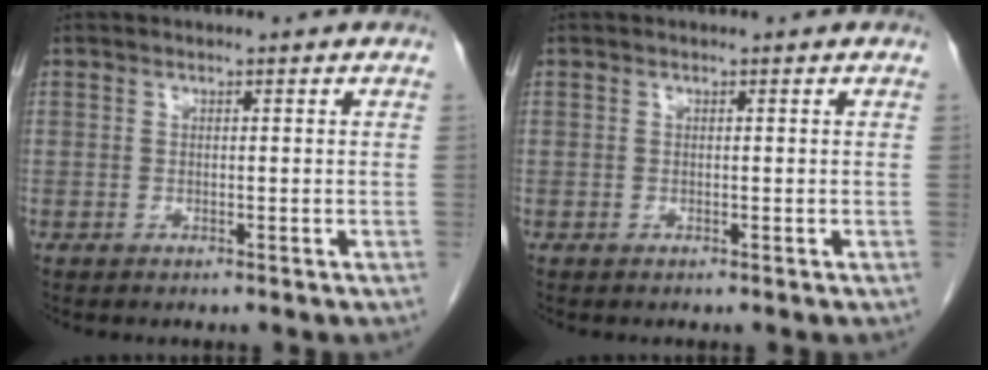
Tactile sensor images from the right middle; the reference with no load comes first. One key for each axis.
{"total": 0.0}